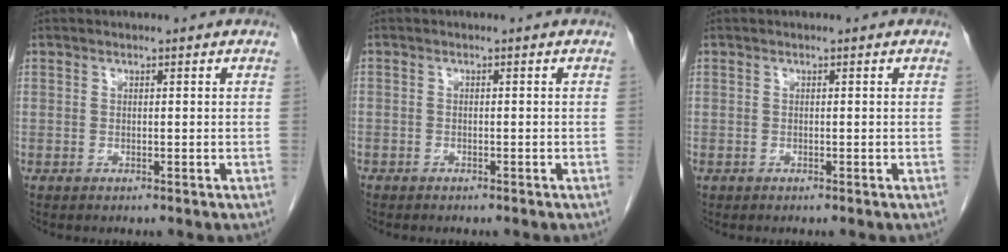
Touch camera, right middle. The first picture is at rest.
{"total": 1.0, "force": [-0.8, 0.6, 0.1], "torque": [-0.006, 0.002, -0.014]}
{"total": 0.0}